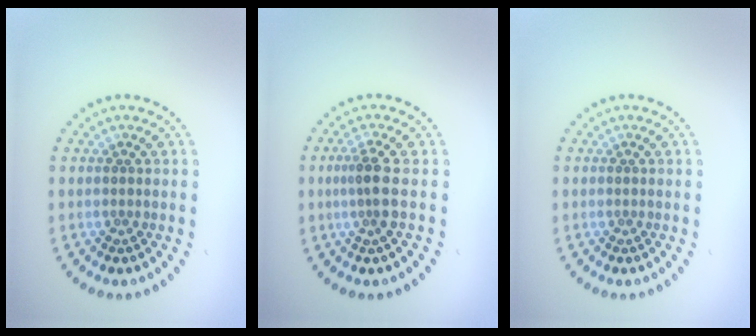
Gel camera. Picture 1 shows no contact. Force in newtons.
{"total": 2.3, "press": 1.9, "slide": 1.4}
{"total": 0.0}